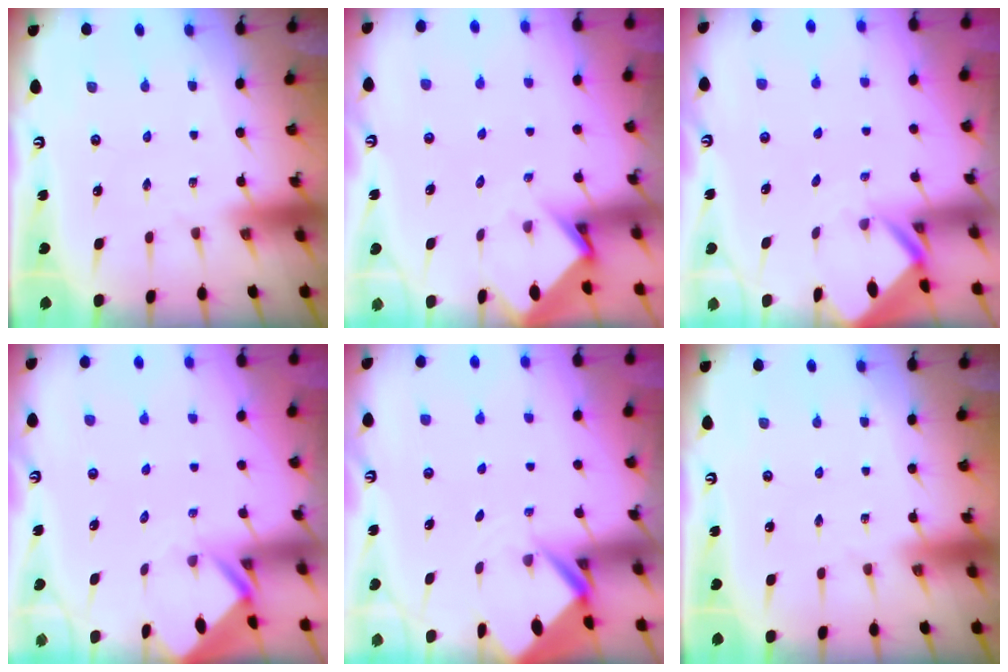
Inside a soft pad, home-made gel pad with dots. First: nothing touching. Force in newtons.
{"total": 3.5, "press": 3.5, "slide": 0.2}
{"total": 2.4, "press": 2.4, "slide": 0.1}
{"total": 2.8, "press": 2.8, "slide": 0.2}
{"total": 3.6, "press": 3.6, "slide": 0.2}
{"total": 0.0}